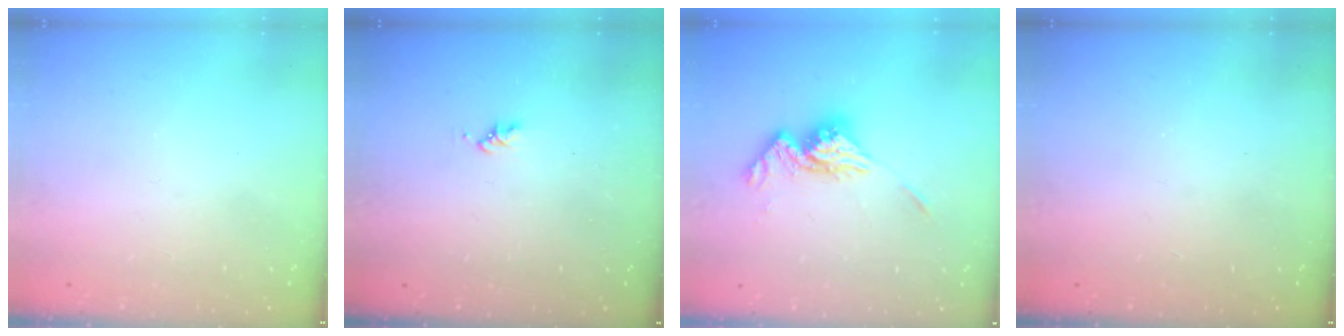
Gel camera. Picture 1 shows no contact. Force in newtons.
{"total": 1.6, "press": 1.6, "slide": 0.3}
{"total": 12.3, "press": 12.3, "slide": 1.3}
{"total": 1.1, "press": 1.1, "slide": 0.1}